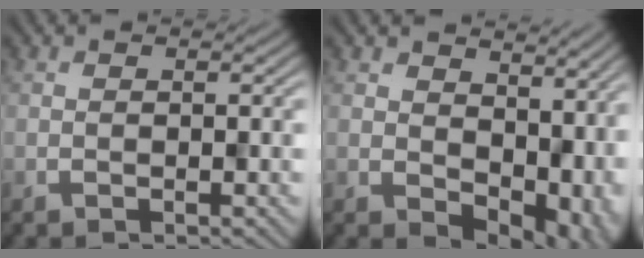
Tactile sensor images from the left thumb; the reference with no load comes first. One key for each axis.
{"total": 10.6, "fx": 1.0, "fy": 7.4, "fz": 7.5, "tx": -0.090, "ty": -0.043, "tz": 0.047}